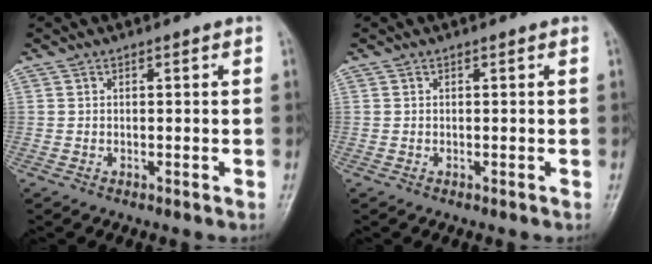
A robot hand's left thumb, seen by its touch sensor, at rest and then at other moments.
{"total": 0.0}